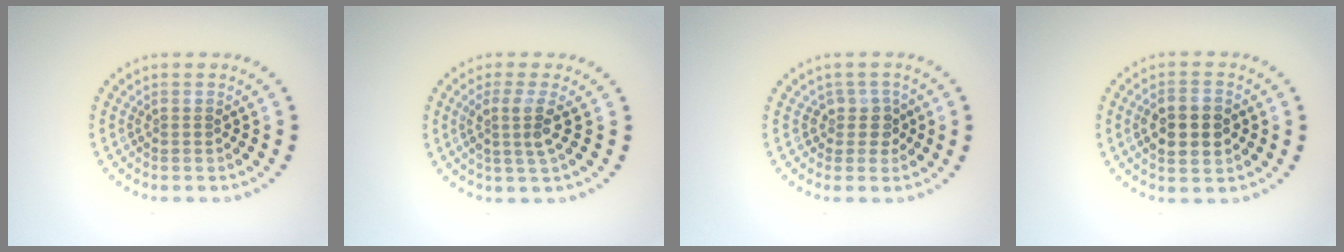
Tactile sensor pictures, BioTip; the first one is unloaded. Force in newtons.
{"total": 2.5, "press": 1.9, "slide": 1.6}
{"total": 1.8, "press": 1.4, "slide": 1.2}
{"total": 4.5, "press": 4.5, "slide": 0.2}